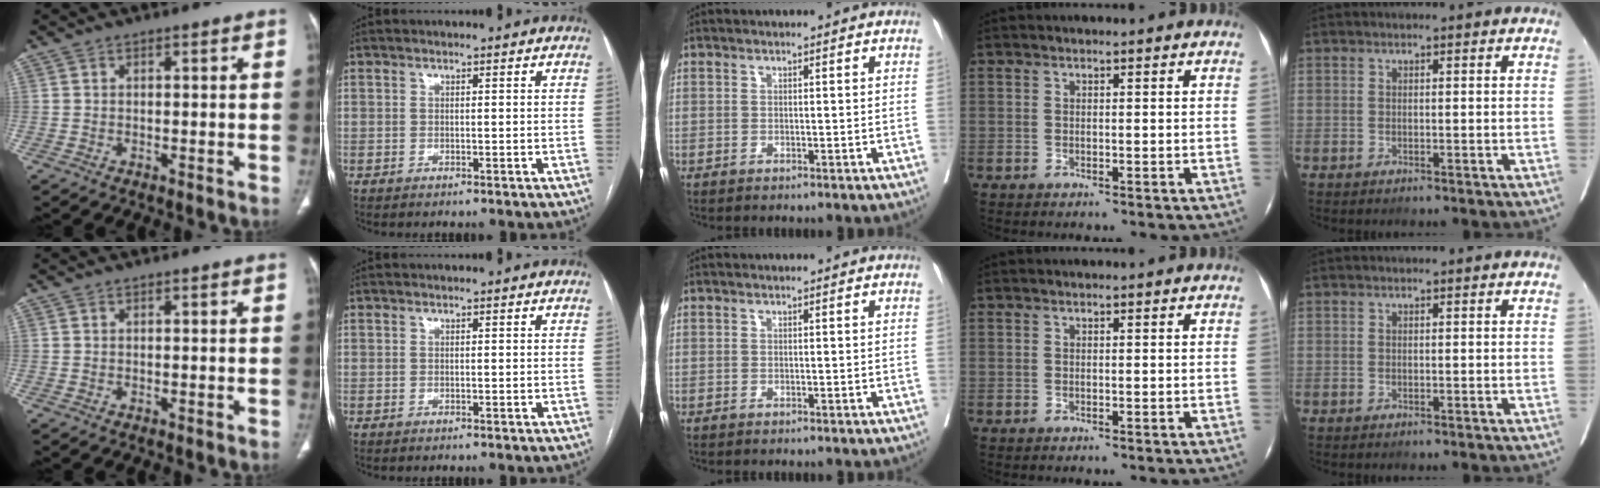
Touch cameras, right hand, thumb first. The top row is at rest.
{}